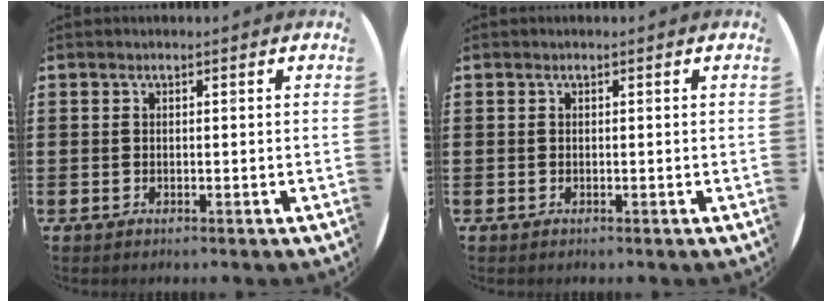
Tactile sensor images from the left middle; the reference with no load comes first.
{"total": 0.0}